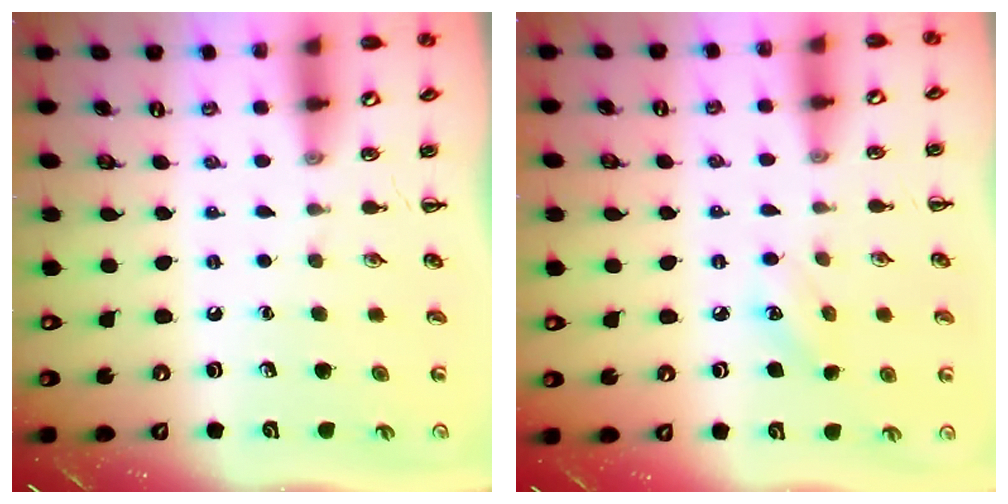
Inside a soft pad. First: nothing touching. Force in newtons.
{"total": 4.9, "press": 4.7, "slide": 1.3}